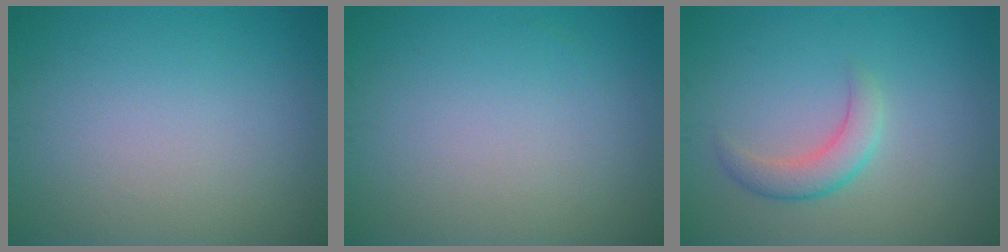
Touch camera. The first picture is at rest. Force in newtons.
{"total": 0.0}
{"total": 2.7, "press": 2.7, "slide": 0.1}